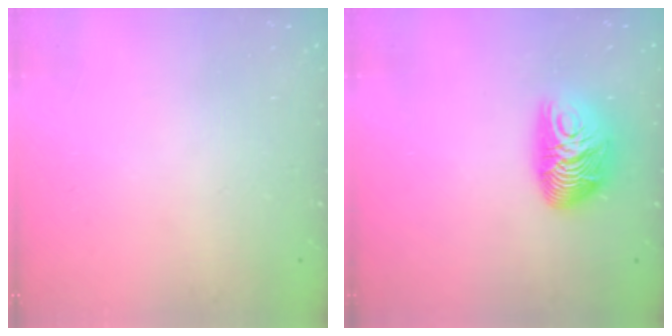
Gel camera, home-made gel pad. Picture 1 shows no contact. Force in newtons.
{"total": 12.1, "press": 12.0, "slide": 1.1}